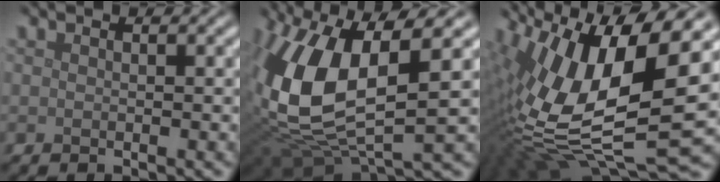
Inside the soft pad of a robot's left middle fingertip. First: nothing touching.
{"total": 11.9, "force": [1.9, 5.7, 10.3], "torque": [-0.221, -0.008, 0.041]}
{"total": 16.9, "force": [2.5, 7.1, 15.2], "torque": [-0.317, -0.009, 0.051]}